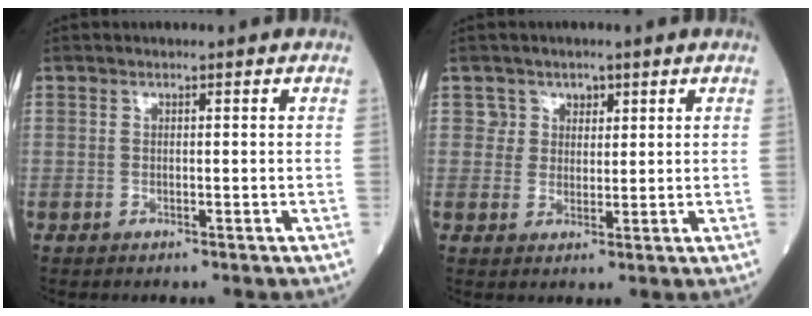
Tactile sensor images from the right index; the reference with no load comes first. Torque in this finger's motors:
{"motor_torque": [-0.09, 0.11, -0.09, -0.01]}